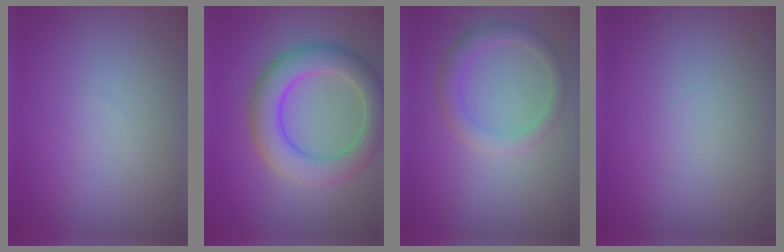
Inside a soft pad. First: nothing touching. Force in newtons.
{"total": 6.0, "press": 6.0, "slide": 0.2}
{"total": 2.4, "press": 2.4, "slide": 0.1}
{"total": 0.0}